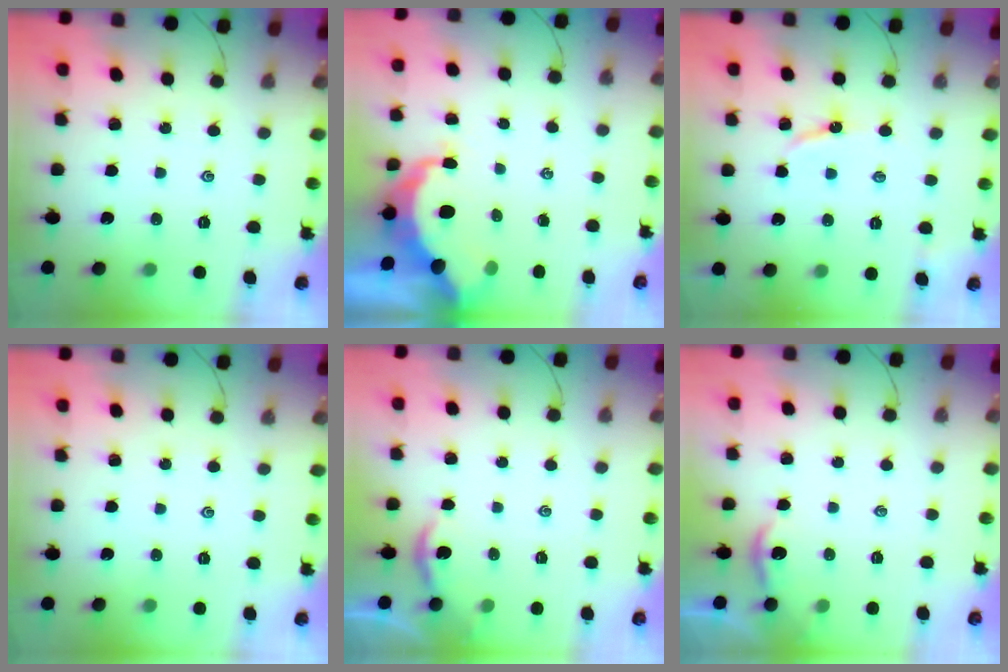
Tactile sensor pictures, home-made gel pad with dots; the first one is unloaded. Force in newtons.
{"total": 8.8, "press": 8.7, "slide": 1.0}
{"total": 6.6, "press": 6.6, "slide": 0.7}
{"total": 0.0}
{"total": 2.0, "press": 2.0, "slide": 0.2}
{"total": 2.0, "press": 2.0, "slide": 0.1}